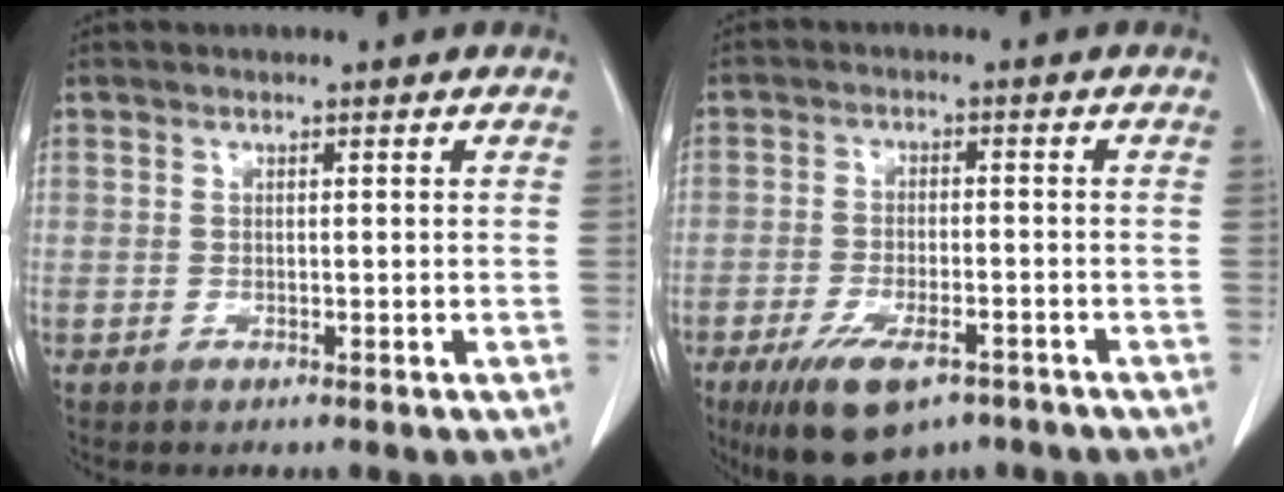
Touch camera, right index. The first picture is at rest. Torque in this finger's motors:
{"motor_torque": [1.14, -1.00, 0.46, 0.13]}